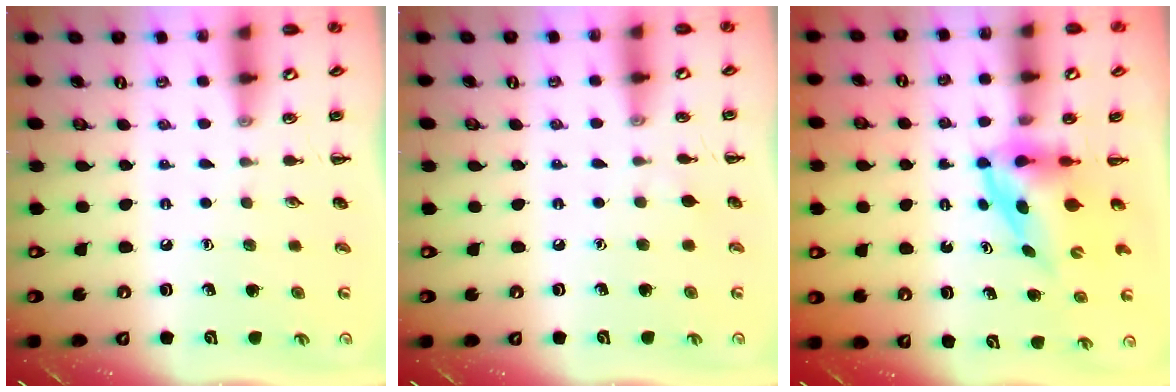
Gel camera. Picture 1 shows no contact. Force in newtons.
{"total": 3.0, "press": 2.7, "slide": 1.2}
{"total": 3.8, "press": 3.7, "slide": 0.6}